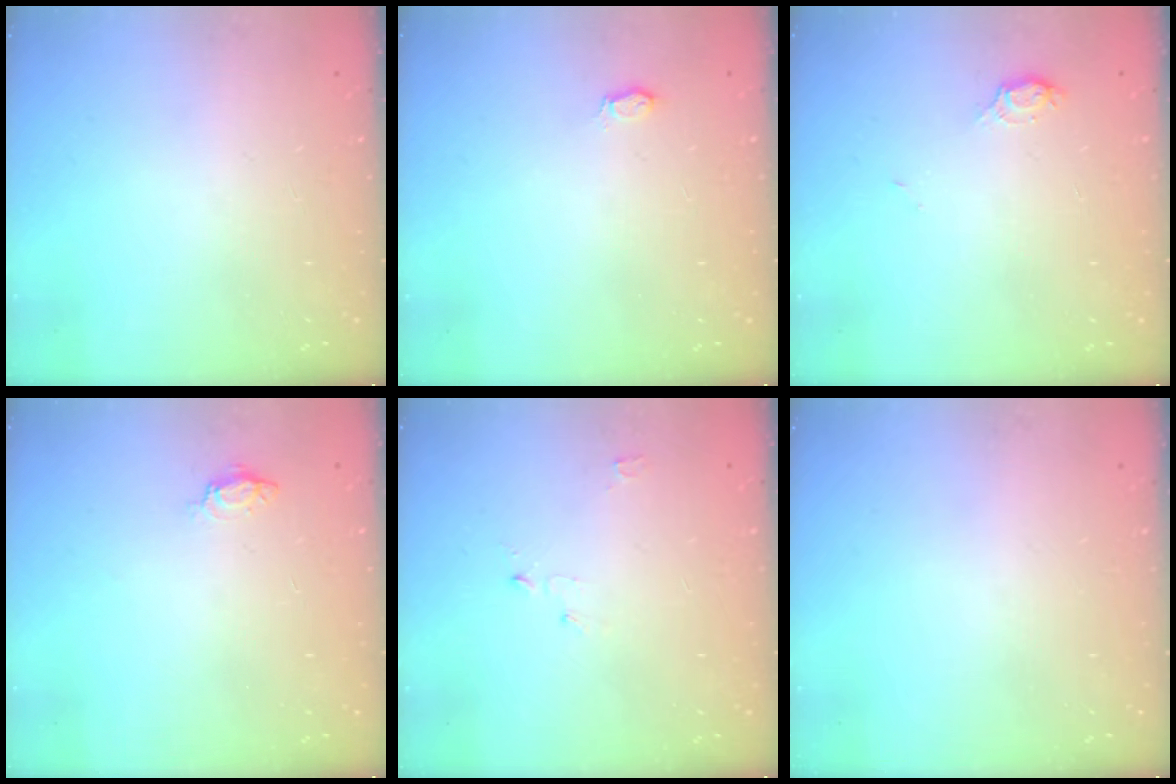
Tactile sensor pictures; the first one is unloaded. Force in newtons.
{"total": 3.3, "press": 3.3, "slide": 0.4}
{"total": 4.3, "press": 4.3, "slide": 0.4}
{"total": 3.6, "press": 3.6, "slide": 0.4}
{"total": 2.7, "press": 2.6, "slide": 0.3}
{"total": 0.0}